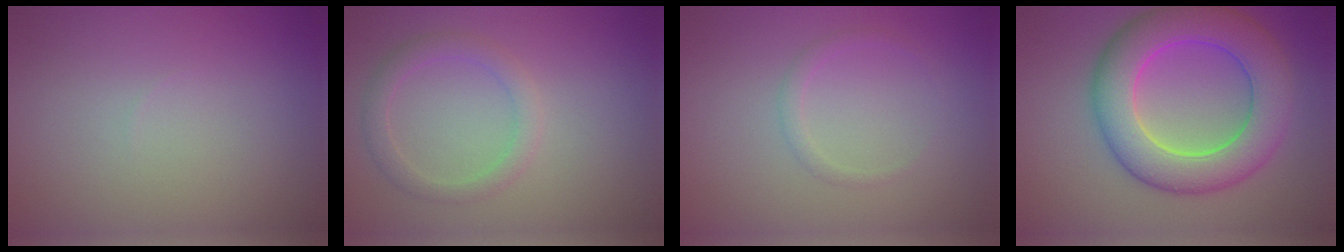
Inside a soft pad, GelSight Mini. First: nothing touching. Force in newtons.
{"total": 2.2, "press": 2.2, "slide": 0.1}
{"total": 1.0, "press": 1.0, "slide": 0.1}
{"total": 9.1, "press": 9.1, "slide": 0.3}